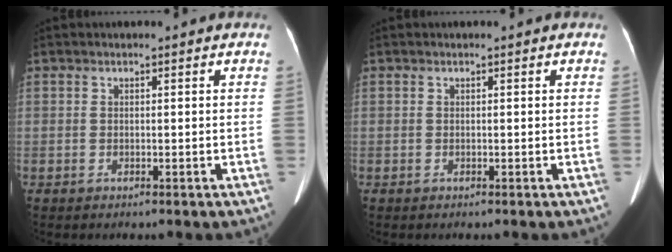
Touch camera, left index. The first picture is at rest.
{"total": 0.0}